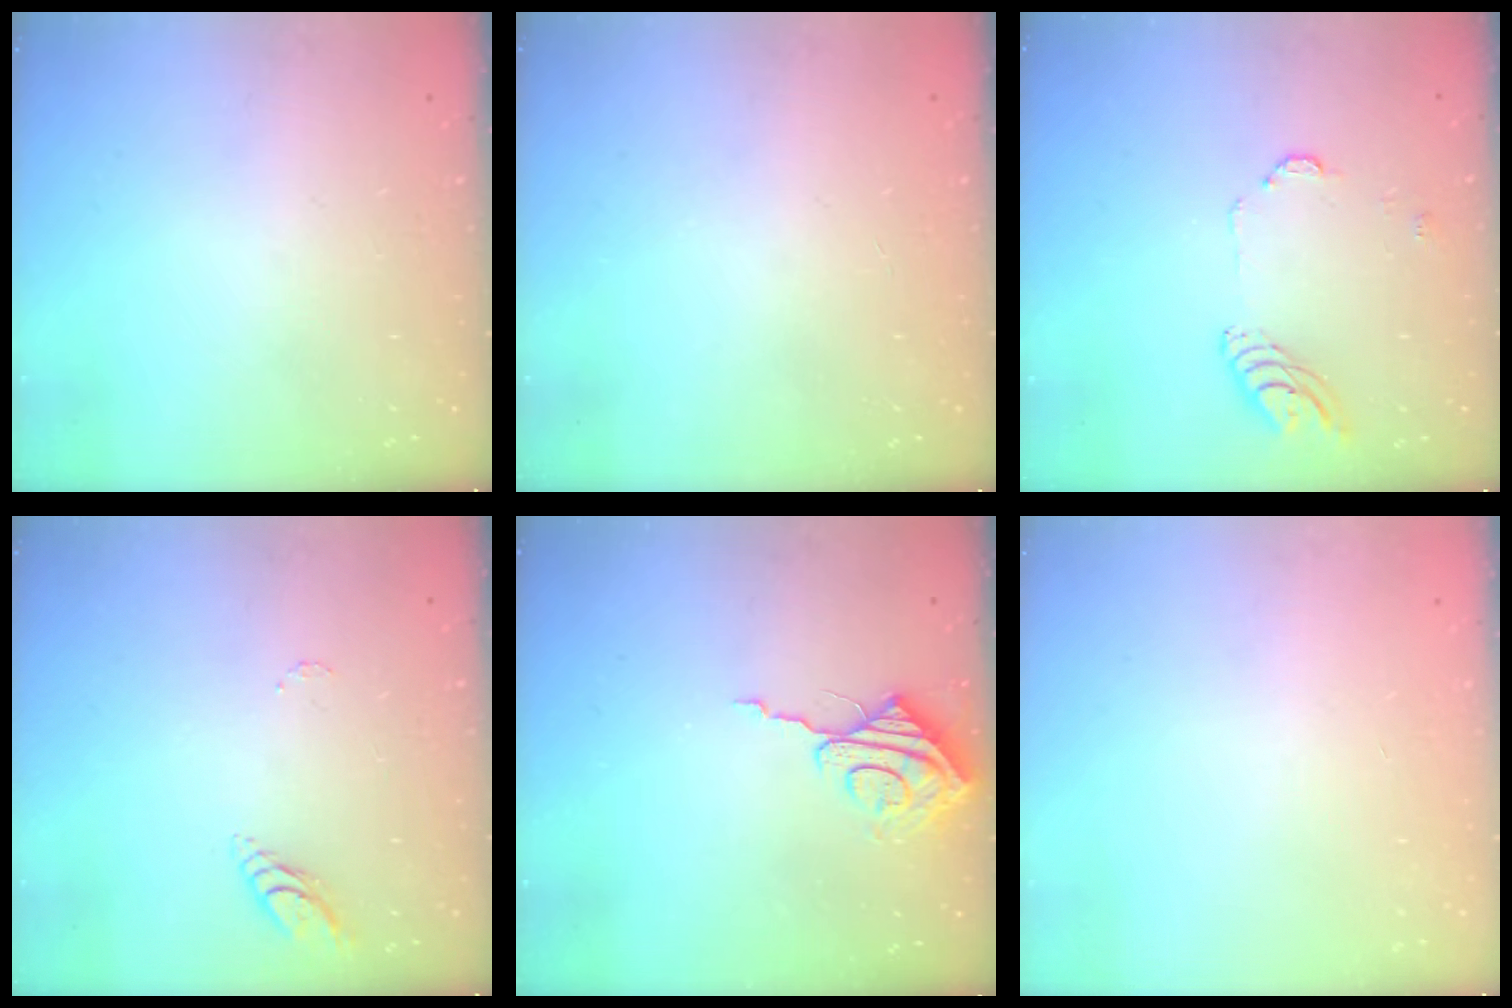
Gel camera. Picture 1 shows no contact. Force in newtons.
{"total": 0.0}
{"total": 8.5, "press": 8.5, "slide": 0.8}
{"total": 6.5, "press": 6.5, "slide": 0.6}
{"total": 8.6, "press": 8.5, "slide": 0.5}
{"total": 0.0}